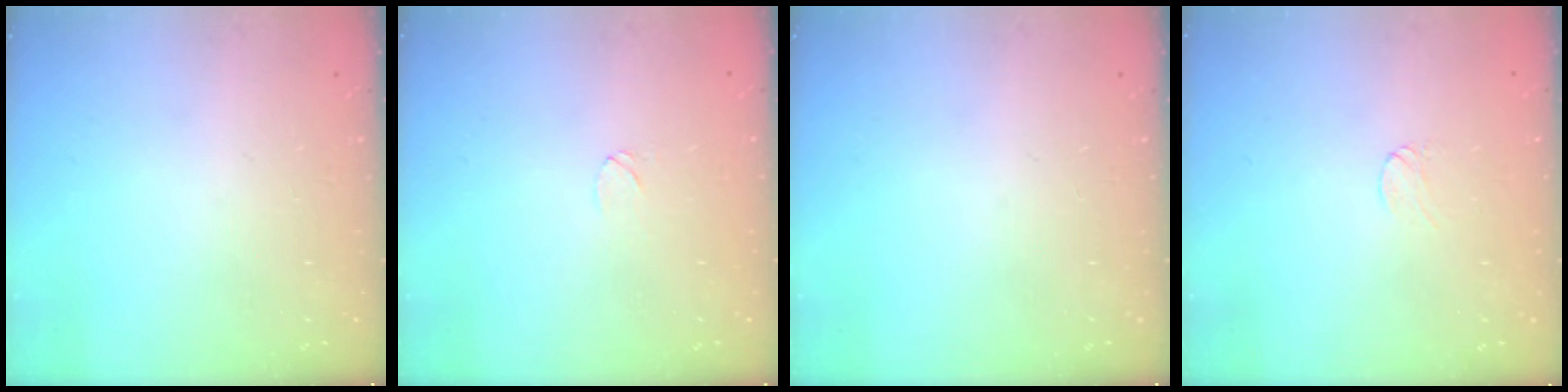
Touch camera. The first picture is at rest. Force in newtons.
{"total": 3.7, "press": 3.7, "slide": 0.3}
{"total": 0.0}
{"total": 2.9, "press": 2.9, "slide": 0.3}